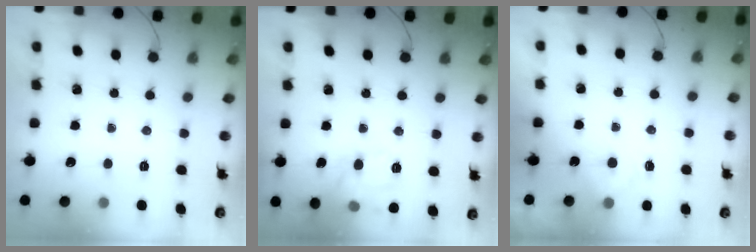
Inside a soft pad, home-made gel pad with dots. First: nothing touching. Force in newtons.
{"total": 12.3, "press": 12.3, "slide": 0.2}
{"total": 2.9, "press": 2.5, "slide": 1.5}